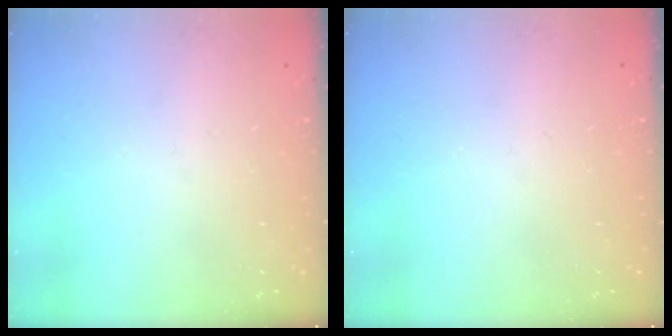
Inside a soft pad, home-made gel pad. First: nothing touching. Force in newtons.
{"total": 0.0}